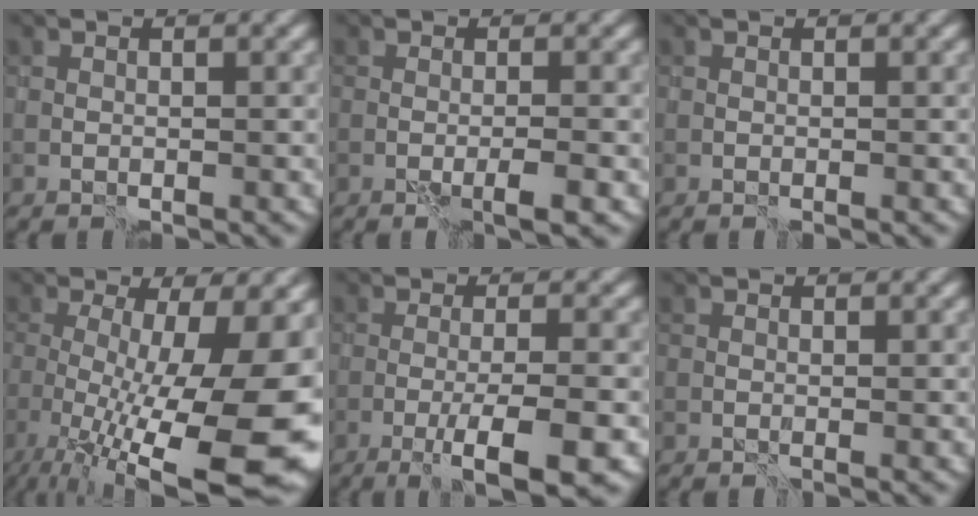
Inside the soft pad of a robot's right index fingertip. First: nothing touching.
{"total": 1.5, "force": [-0.5, -0.6, 1.2], "torque": [-0.017, -0.004, -0.010]}
{"total": 0.0}
{"total": 15.4, "force": [-3.4, 4.2, 14.4], "torque": [-0.208, -0.026, -0.039]}
{"total": 5.7, "force": [-2.8, 0.4, 5.0], "torque": [-0.065, 0.004, -0.049]}
{"total": 0.7, "force": [0.1, -0.6, -0.3], "torque": [0.008, 0.002, 0.002]}